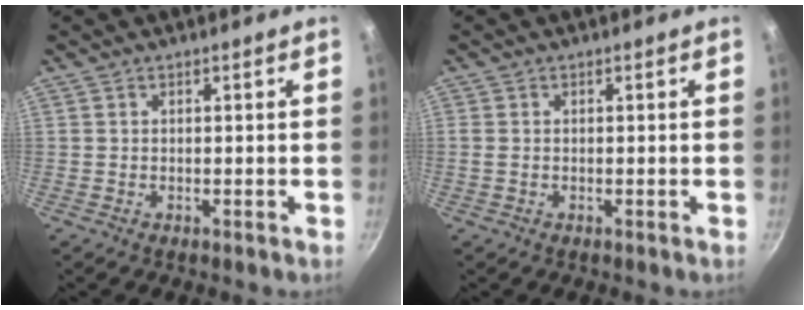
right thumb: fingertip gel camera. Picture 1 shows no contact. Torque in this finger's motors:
{"motor_torque": [0.11, -0.50, 0.00, 0.51, 0.00]}